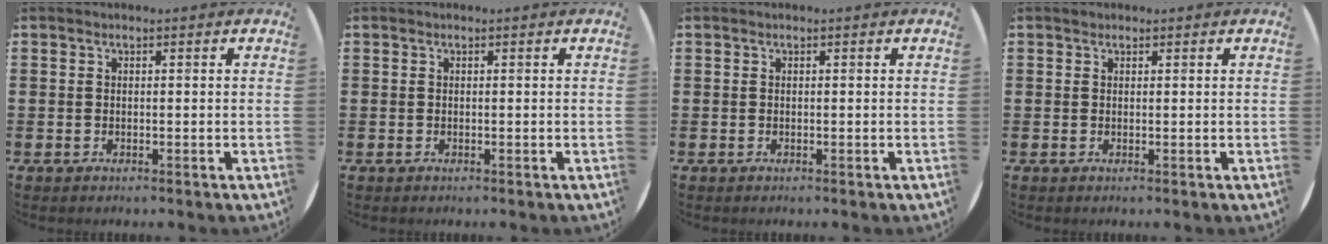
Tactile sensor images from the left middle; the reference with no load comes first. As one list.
[{"total": 0.0}, {"total": 0.0}, {"total": 0.5, "force": [0.4, 0.3, 0.0], "torque": [0.010, 0.001, 0.006]}]